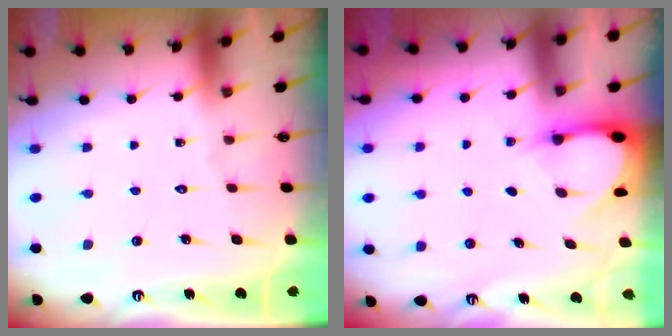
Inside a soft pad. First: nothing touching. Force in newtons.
{"total": 2.9, "press": 2.9, "slide": 0.3}